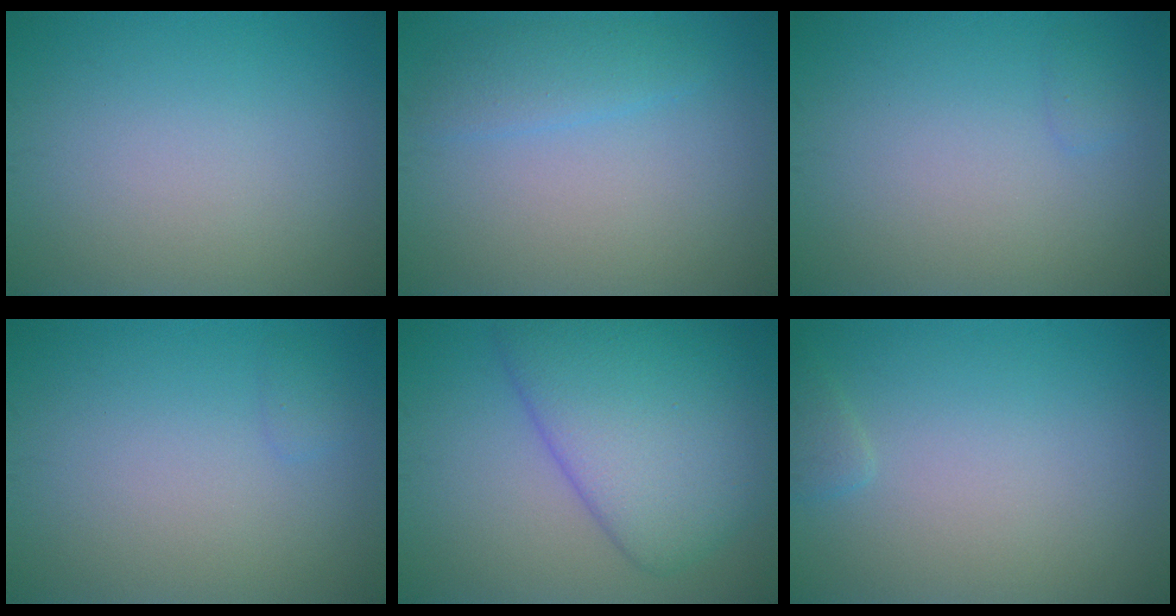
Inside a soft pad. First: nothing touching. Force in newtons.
{"total": 2.2, "press": 2.2, "slide": 0.1}
{"total": 0.6, "press": 0.6, "slide": 0.1}
{"total": 0.6, "press": 0.6, "slide": 0.1}
{"total": 8.6, "press": 8.6, "slide": 0.4}
{"total": 0.9, "press": 0.9, "slide": 0.1}